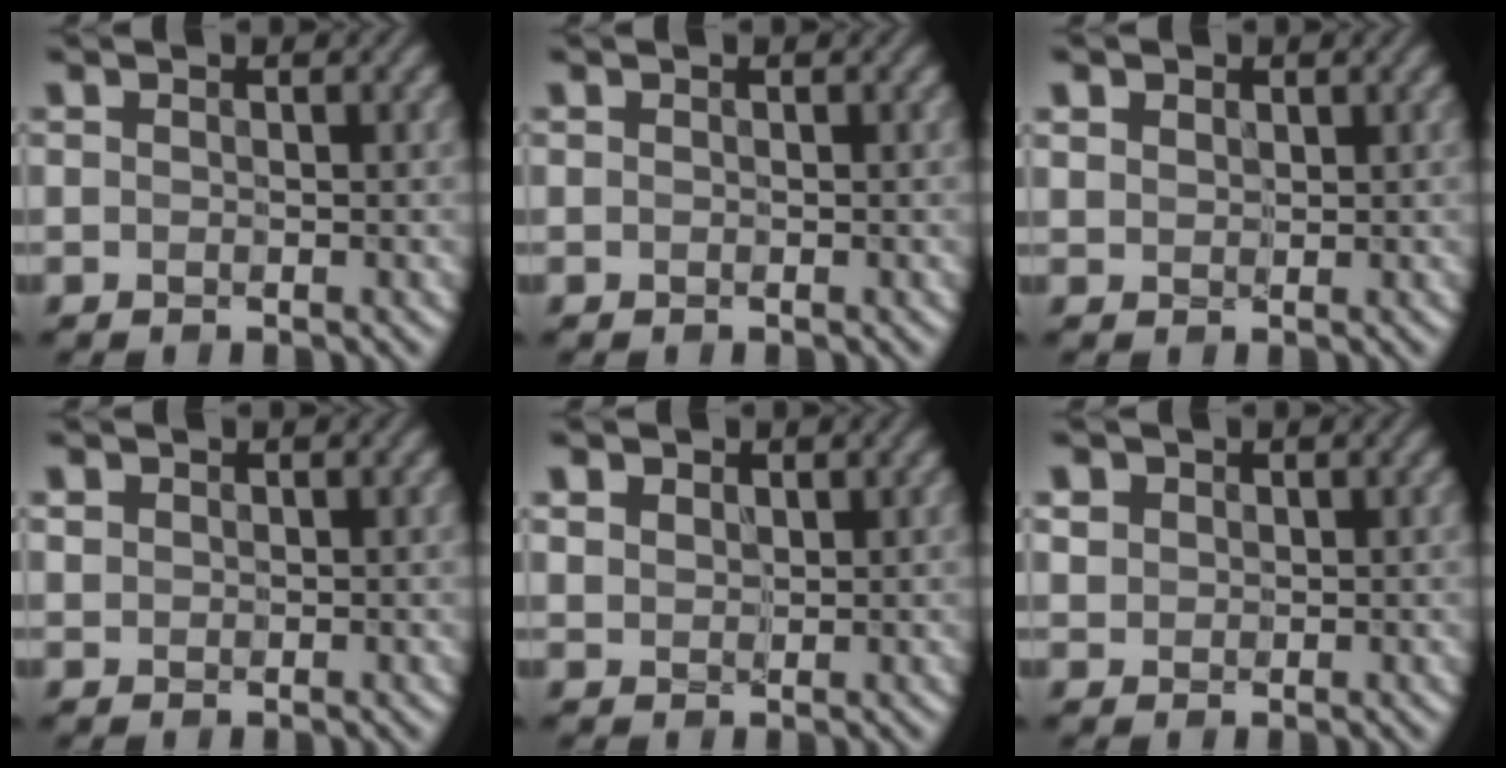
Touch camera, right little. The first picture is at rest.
{"total": 0.0}
{"total": 1.4, "force": [0.8, 1.1, 0.4], "torque": [-0.022, -0.003, 0.024]}
{"total": 0.7, "force": [0.3, 0.6, 0.0], "torque": [-0.009, 0.000, 0.013]}
{"total": 1.9, "force": [1.0, 1.4, 0.7], "torque": [-0.030, -0.003, 0.026]}
{"total": 1.3, "force": [0.4, 1.2, 0.2], "torque": [-0.018, -0.006, 0.017]}